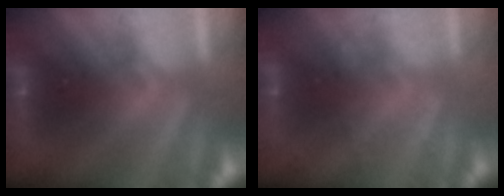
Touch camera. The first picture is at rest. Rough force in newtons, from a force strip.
{"total": 2.0}